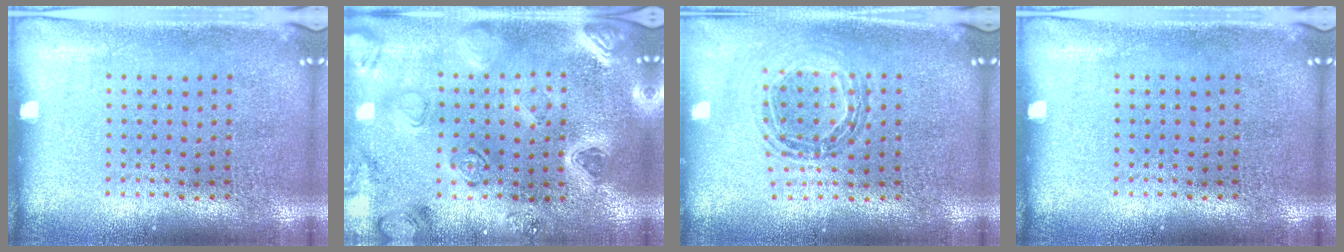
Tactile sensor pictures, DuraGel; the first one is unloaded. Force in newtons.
{"total": 2.2, "press": 2.2, "slide": 0.3}
{"total": 0.8, "press": 0.8, "slide": 0.1}
{"total": 0.0}